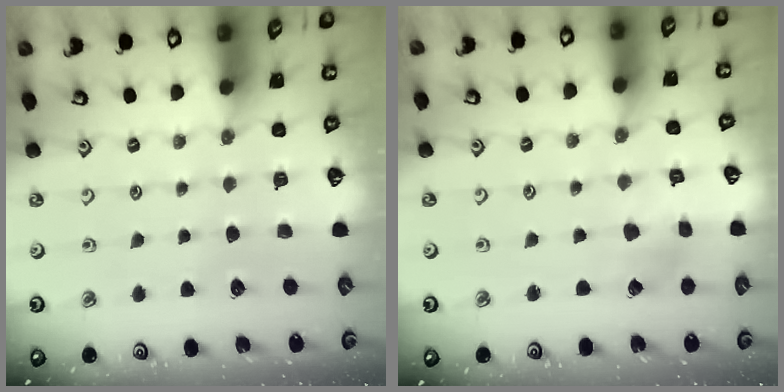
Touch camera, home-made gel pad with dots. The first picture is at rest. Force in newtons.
{"total": 2.1, "press": 2.1, "slide": 0.3}